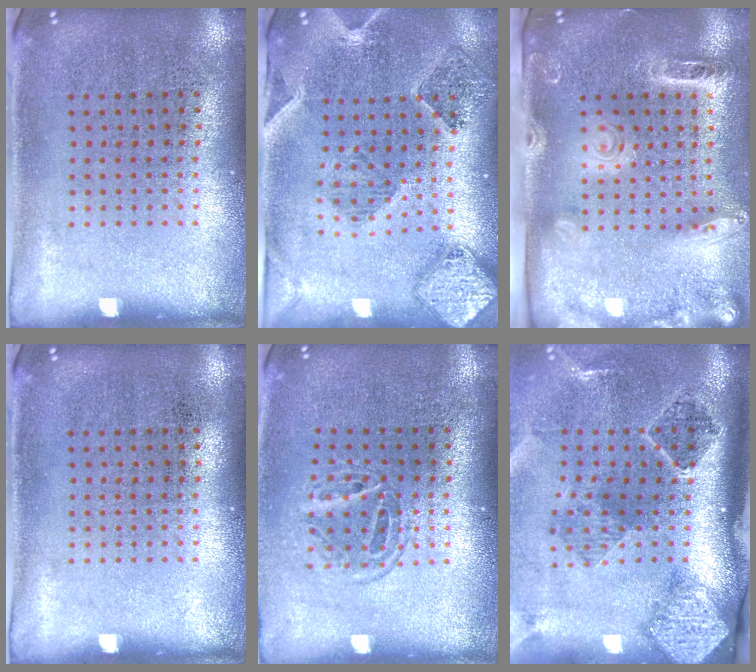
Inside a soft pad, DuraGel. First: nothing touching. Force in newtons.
{"total": 1.5, "press": 1.5, "slide": 0.3}
{"total": 2.6, "press": 2.0, "slide": 1.6}
{"total": 0.0}
{"total": 1.6, "press": 1.2, "slide": 1.0}
{"total": 2.9, "press": 1.9, "slide": 2.1}